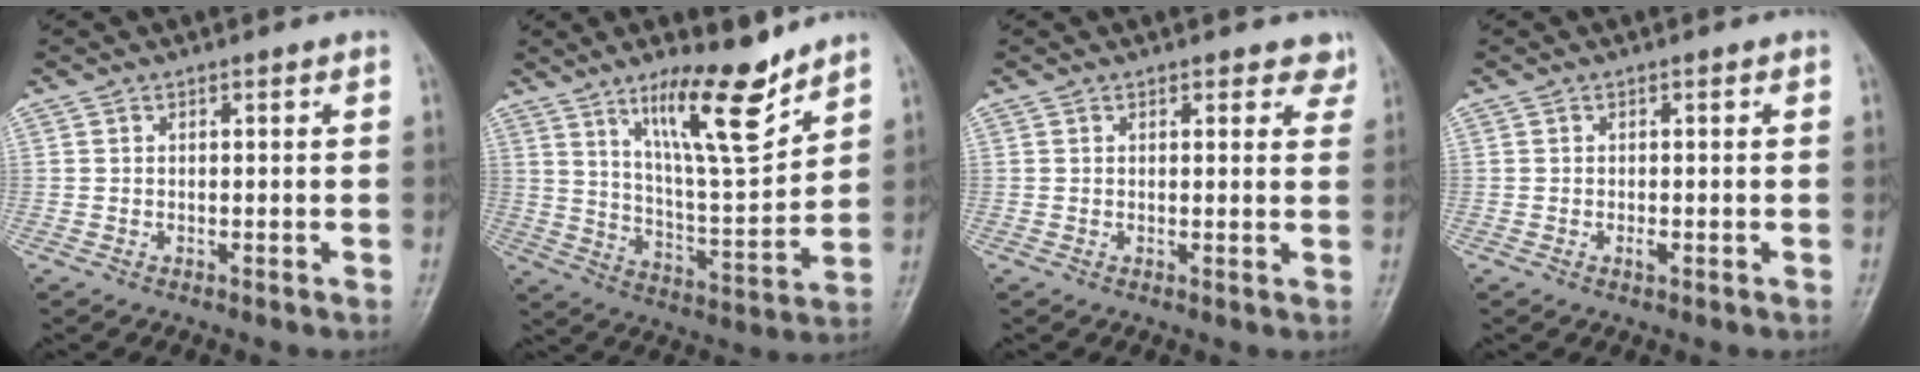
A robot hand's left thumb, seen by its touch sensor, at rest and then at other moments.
{"total": 15.1, "force": [10.2, 3.2, 10.7], "torque": [-0.158, -0.074, 0.182]}
{"total": 3.4, "force": [2.7, 1.7, 1.3], "torque": [0.016, -0.011, 0.022]}
{"total": 1.1, "force": [-0.3, 0.5, 0.9], "torque": [-0.013, -0.001, -0.006]}